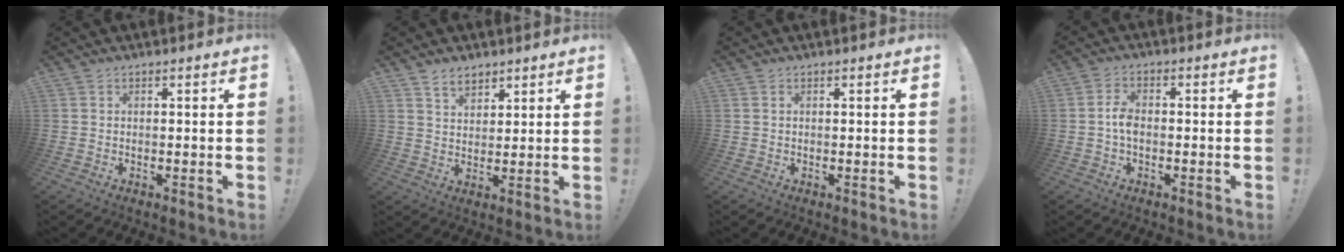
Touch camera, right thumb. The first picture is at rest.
{"total": 5.5, "force": [4.2, 3.1, 1.7], "torque": [-0.021, -0.023, 0.078]}
{"total": 0.0}
{"total": 4.4, "force": [-1.1, 2.5, 3.5], "torque": [-0.060, 0.007, -0.021]}